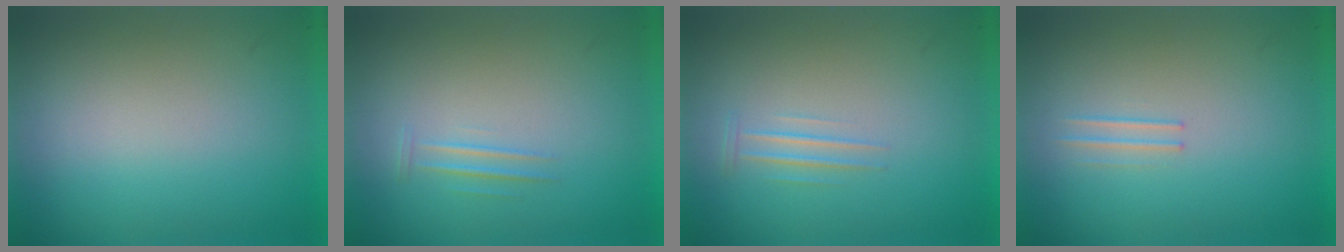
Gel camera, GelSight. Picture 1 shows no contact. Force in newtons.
{"total": 1.1}
{"total": 1.1}
{"total": 1.1}